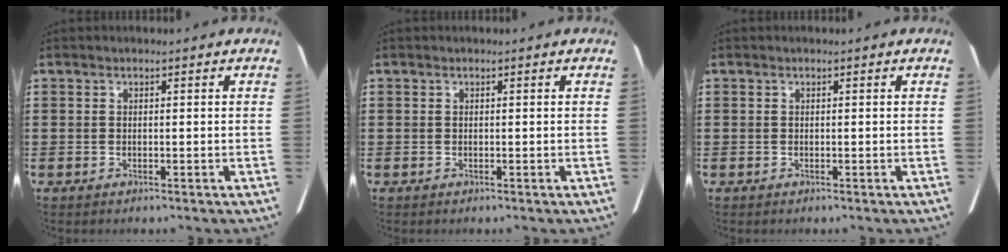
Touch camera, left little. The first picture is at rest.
{"total": 0.0}
{"total": 0.0}